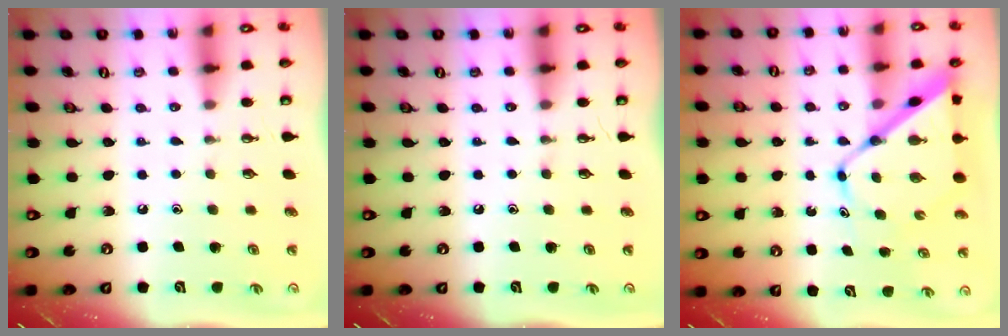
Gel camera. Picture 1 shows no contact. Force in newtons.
{"total": 0.0}
{"total": 11.0, "press": 10.9, "slide": 0.9}